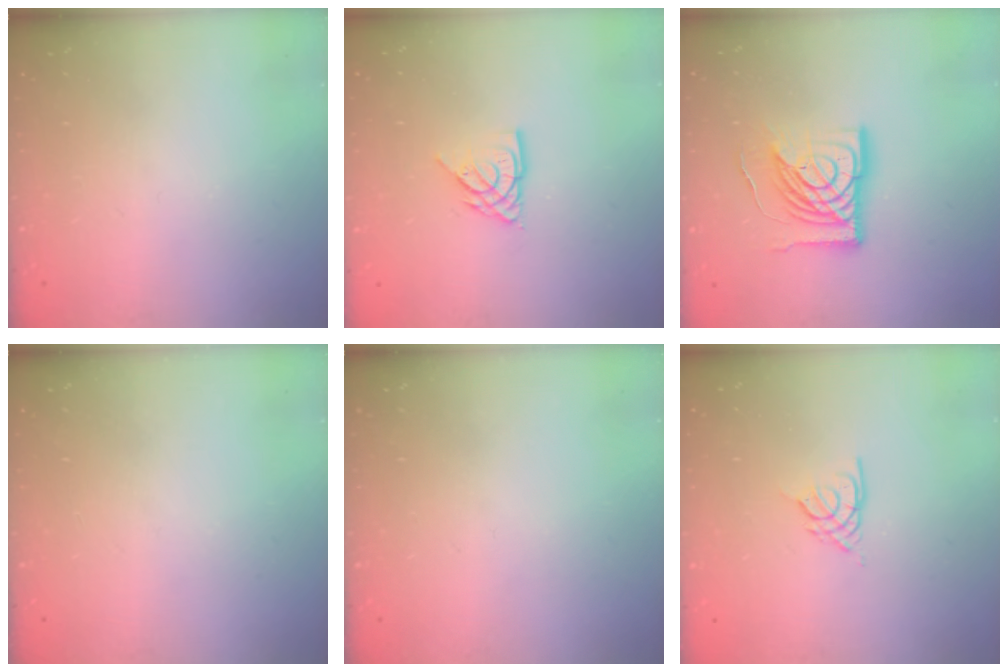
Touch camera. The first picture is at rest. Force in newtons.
{"total": 7.6, "press": 7.6, "slide": 0.5}
{"total": 17.5, "press": 17.4, "slide": 2.2}
{"total": 0.0}
{"total": 0.0}
{"total": 2.6, "press": 2.6, "slide": 0.6}